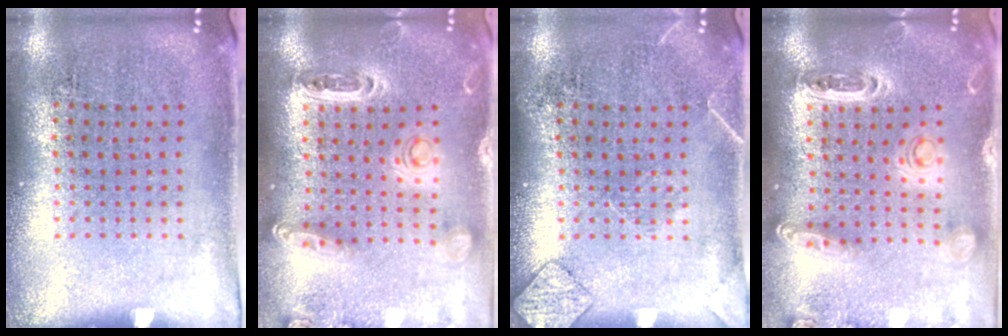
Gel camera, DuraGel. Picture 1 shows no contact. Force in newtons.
{"total": 1.3, "press": 1.2, "slide": 0.2}
{"total": 1.8, "press": 1.8, "slide": 0.1}
{"total": 1.3, "press": 1.2, "slide": 0.2}